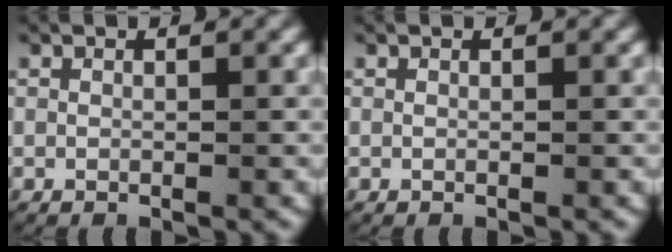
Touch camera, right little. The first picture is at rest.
{"total": 0.0}